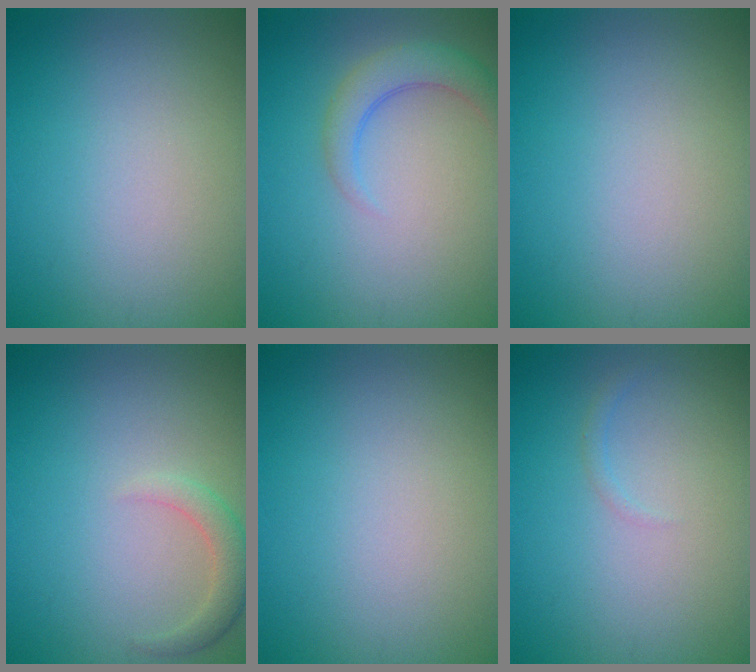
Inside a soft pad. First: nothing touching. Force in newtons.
{"total": 2.8, "press": 2.8, "slide": 0.3}
{"total": 0.0}
{"total": 2.1, "press": 2.1, "slide": 0.2}
{"total": 0.0}
{"total": 0.6, "press": 0.6, "slide": 0.1}